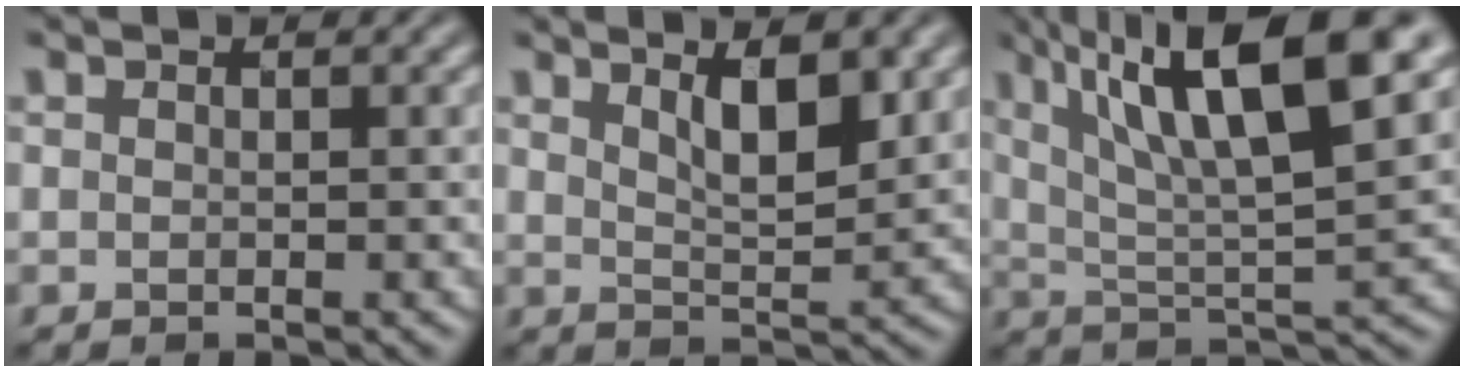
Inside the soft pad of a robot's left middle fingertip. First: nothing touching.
{"total": 4.4, "force": [2.1, 1.3, 3.6], "torque": [-0.058, -0.006, 0.033]}
{"total": 12.5, "force": [6.0, 3.0, 10.5], "torque": [-0.173, 0.011, 0.103]}